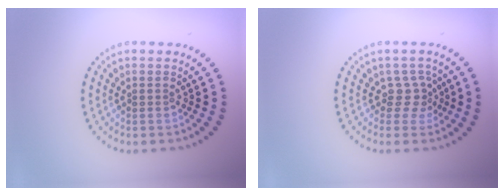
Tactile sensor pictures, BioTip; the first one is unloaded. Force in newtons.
{"total": 1.9, "press": 1.4, "slide": 1.3}